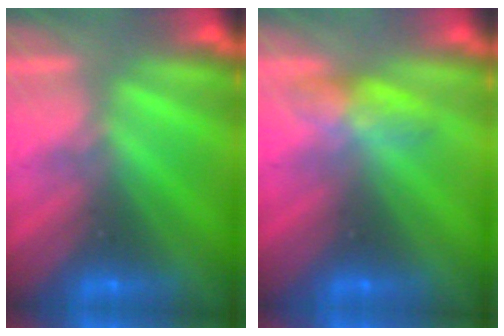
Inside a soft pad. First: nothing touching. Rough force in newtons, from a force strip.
{"total": 2.6}